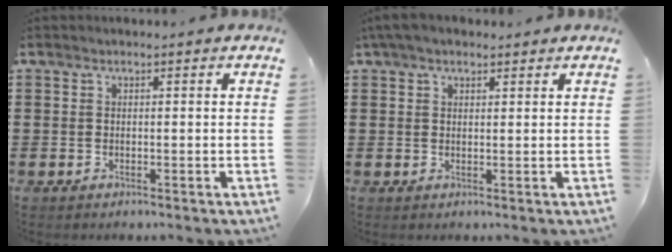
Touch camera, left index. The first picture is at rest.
{"total": 2.7, "force": [2.1, 1.1, 1.3], "torque": [-0.032, 0.006, 0.040]}